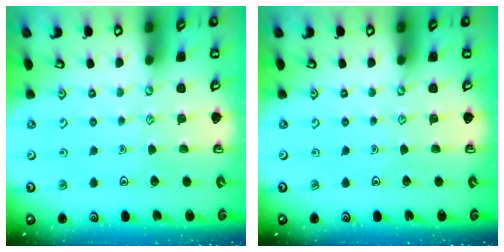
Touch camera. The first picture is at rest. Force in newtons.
{"total": 0.0}